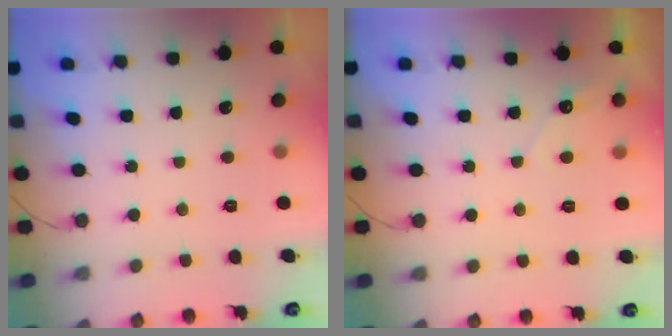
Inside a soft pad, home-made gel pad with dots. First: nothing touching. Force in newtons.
{"total": 2.8, "press": 2.8, "slide": 0.1}